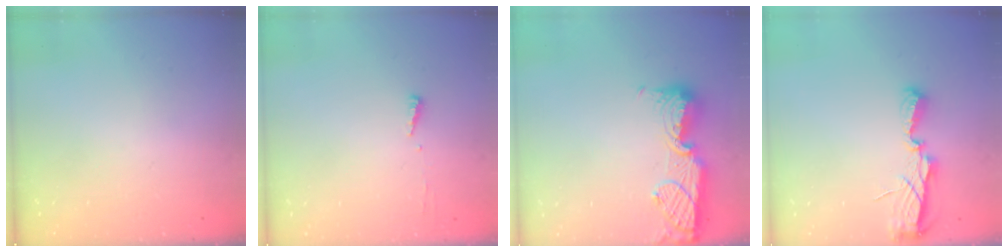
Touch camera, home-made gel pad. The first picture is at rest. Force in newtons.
{"total": 3.7, "press": 3.7, "slide": 0.5}
{"total": 13.9, "press": 13.8, "slide": 1.2}
{"total": 7.1, "press": 7.1, "slide": 0.5}